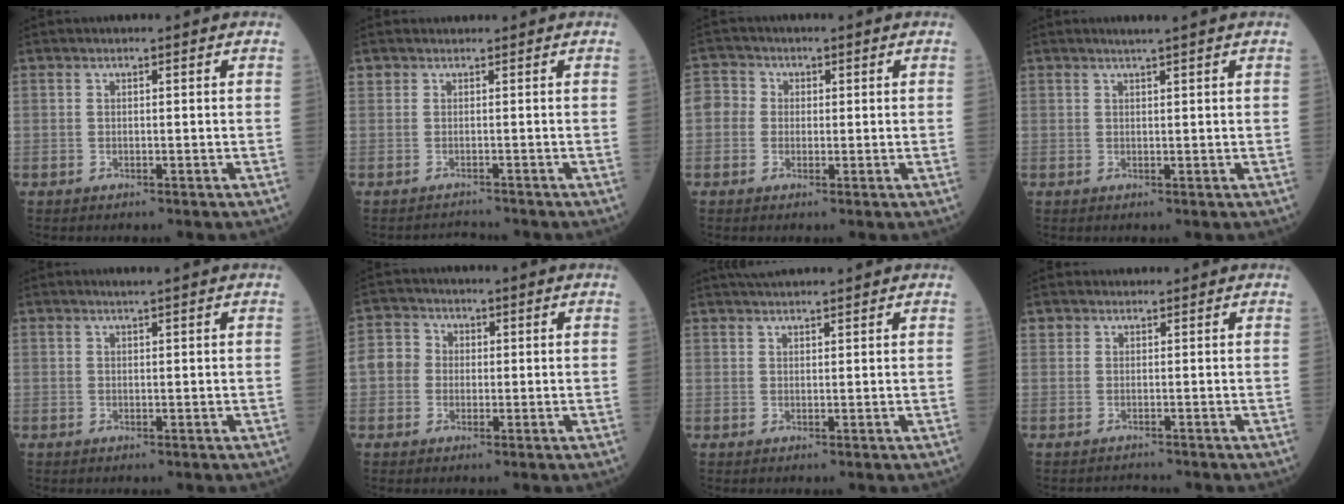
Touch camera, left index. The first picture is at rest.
{"total": 1.0, "force": [-0.5, 0.6, -0.6], "torque": [0.001, 0.001, -0.005]}
{"total": 4.8, "force": [0.1, 4.6, 1.5], "torque": [-0.034, 0.019, -0.003]}
{"total": 1.8, "force": [1.4, -0.5, 0.9], "torque": [-0.015, 0.001, 0.029]}
{"total": 1.1, "force": [0.9, -0.4, 0.5], "torque": [-0.015, -0.003, 0.021]}
{"total": 4.8, "force": [-0.1, 4.6, 1.4], "torque": [-0.033, 0.019, -0.005]}
{"total": 3.8, "force": [3.5, 0.3, 1.4], "torque": [-0.016, 0.036, 0.066]}
{"total": 0.9, "force": [0.0, 0.8, -0.2], "torque": [-0.006, 0.009, 0.001]}